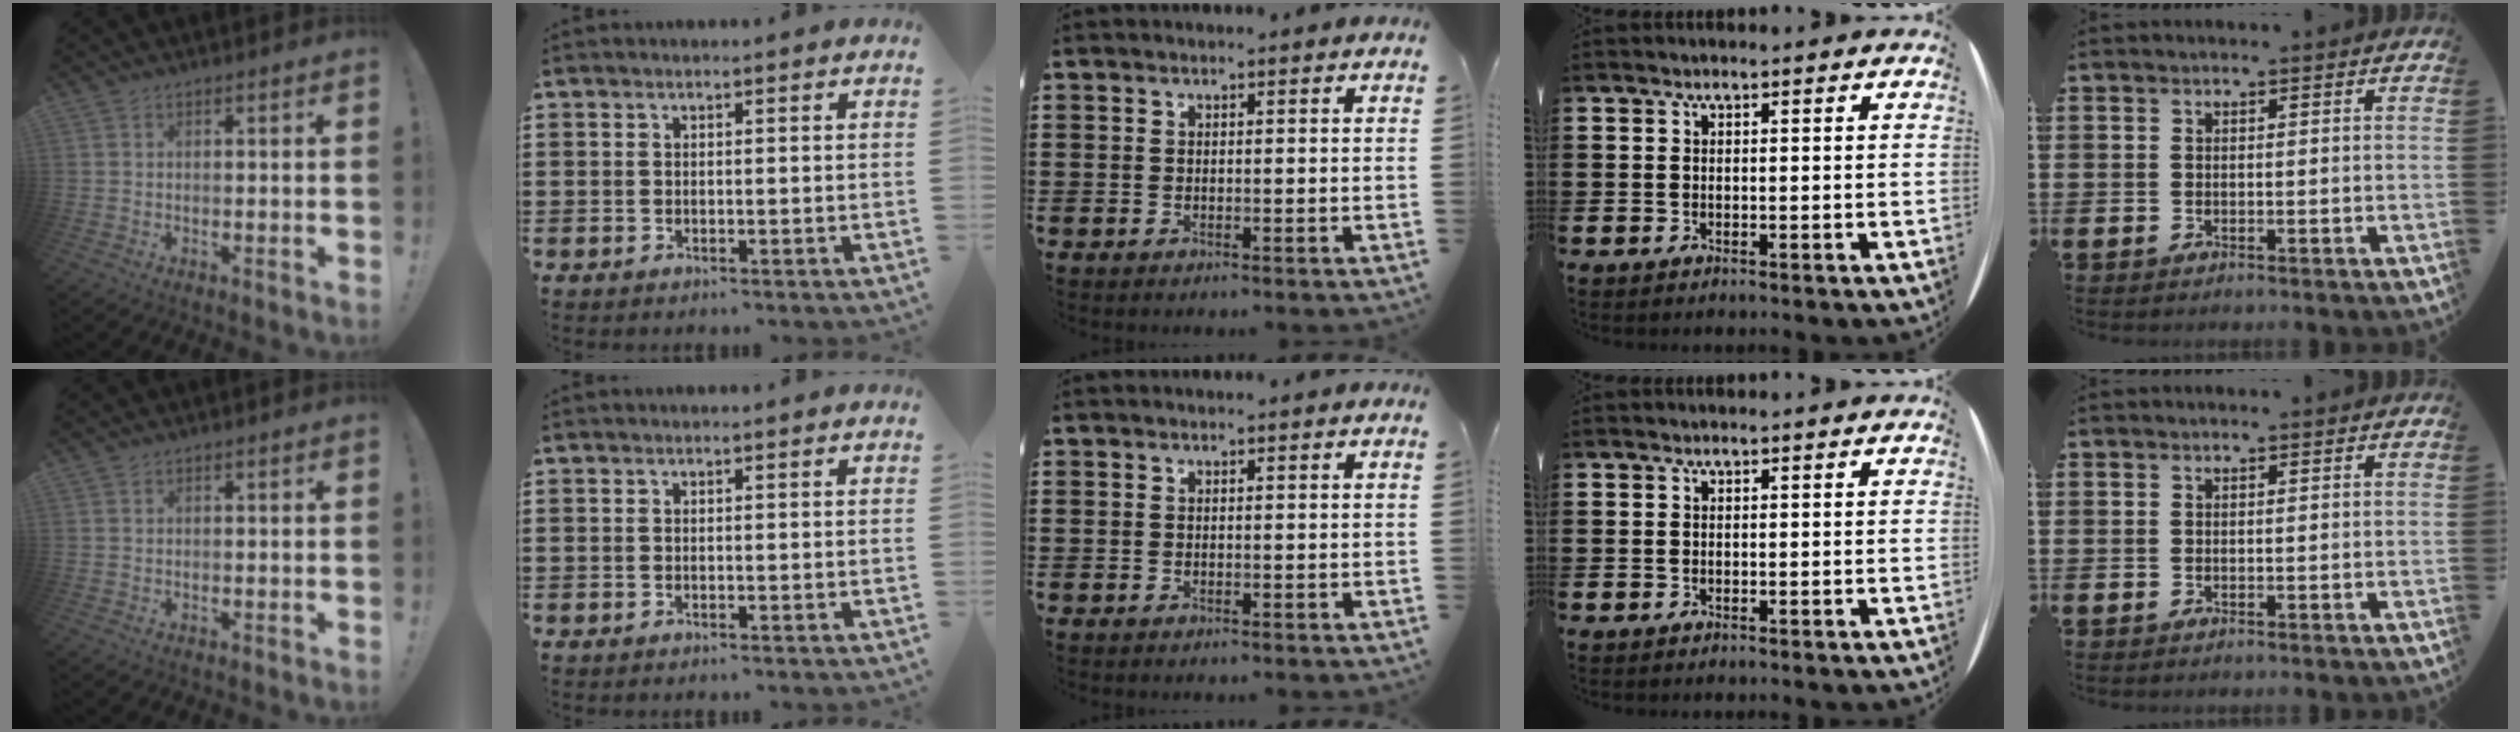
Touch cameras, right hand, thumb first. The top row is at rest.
{}